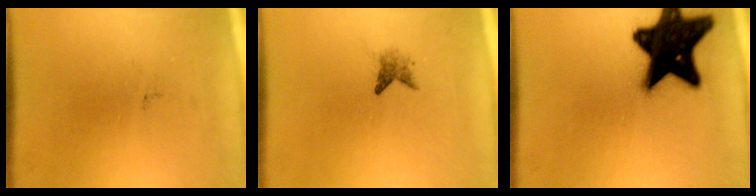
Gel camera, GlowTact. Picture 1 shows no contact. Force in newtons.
{"total": 1.6}
{"total": 19.8}